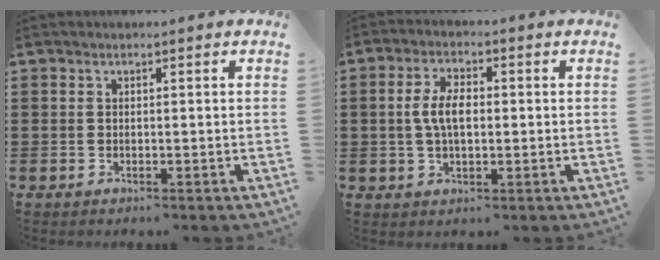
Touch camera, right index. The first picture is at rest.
{"total": 5.5, "force": [0.1, 2.7, 4.8], "torque": [-0.108, 0.004, -0.005]}